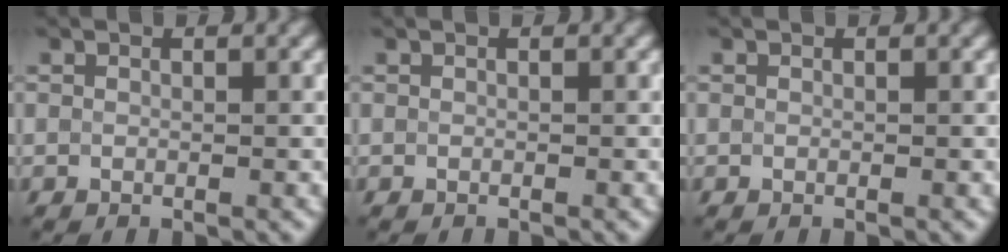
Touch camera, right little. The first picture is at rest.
{"total": 0.0}
{"total": 0.0}